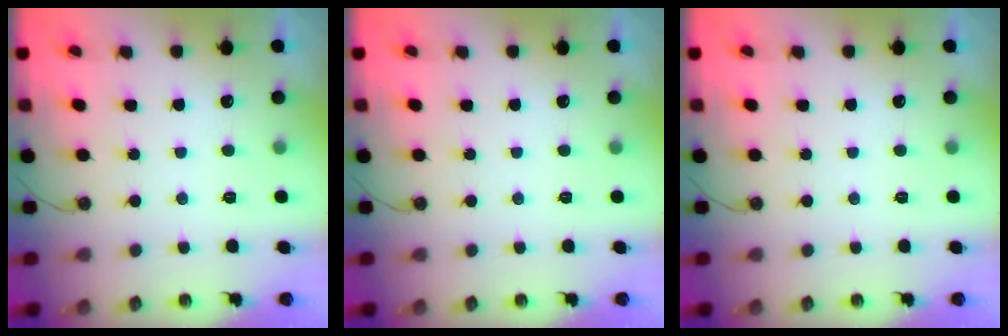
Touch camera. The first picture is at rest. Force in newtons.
{"total": 0.0}
{"total": 0.0}